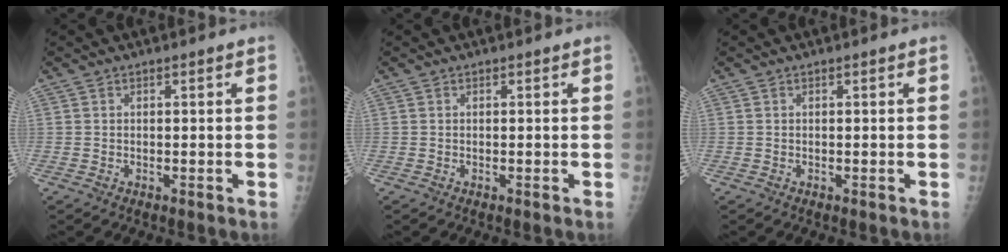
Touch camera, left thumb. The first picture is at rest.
{"total": 0.0}
{"total": 0.0}